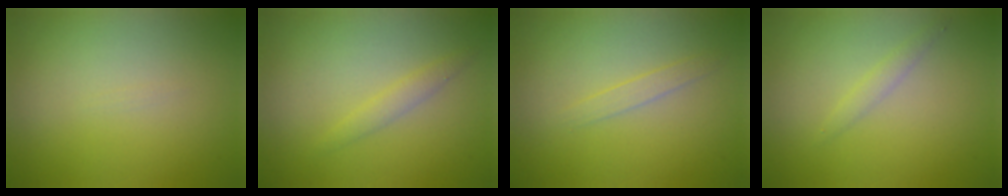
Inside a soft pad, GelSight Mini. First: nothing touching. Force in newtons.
{"total": 1.2, "press": 1.2, "slide": 0.1}
{"total": 1.0, "press": 1.0, "slide": 0.0}
{"total": 1.0, "press": 1.0, "slide": 0.0}